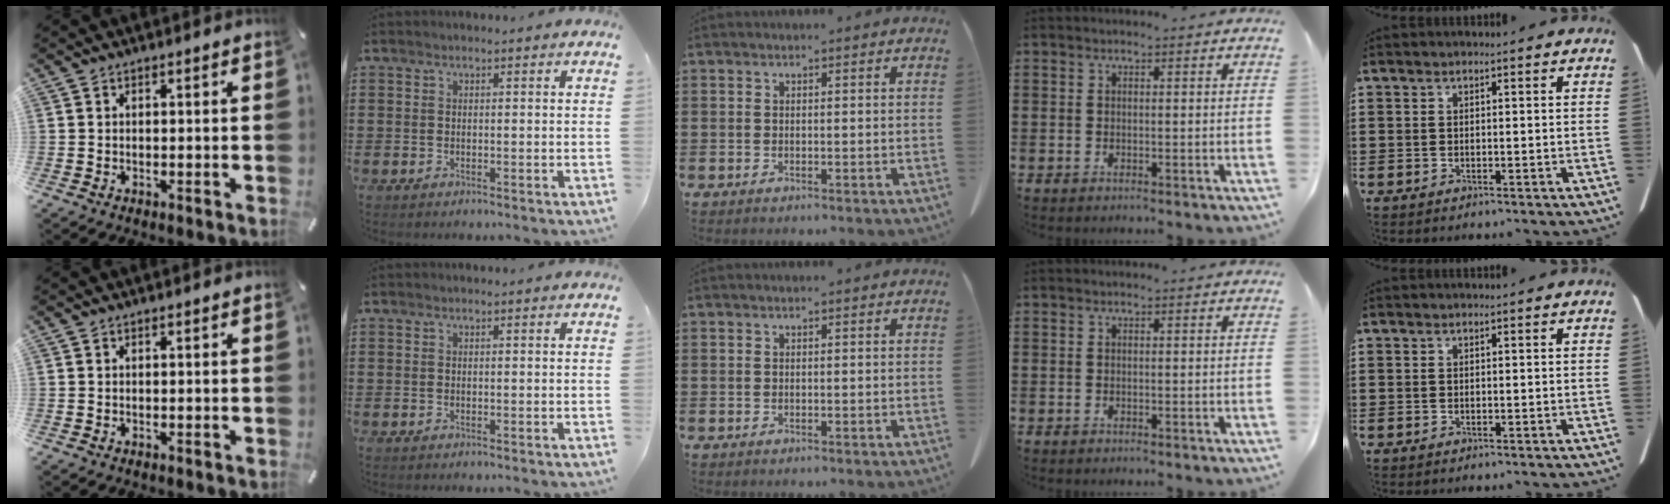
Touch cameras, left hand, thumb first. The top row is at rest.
{}